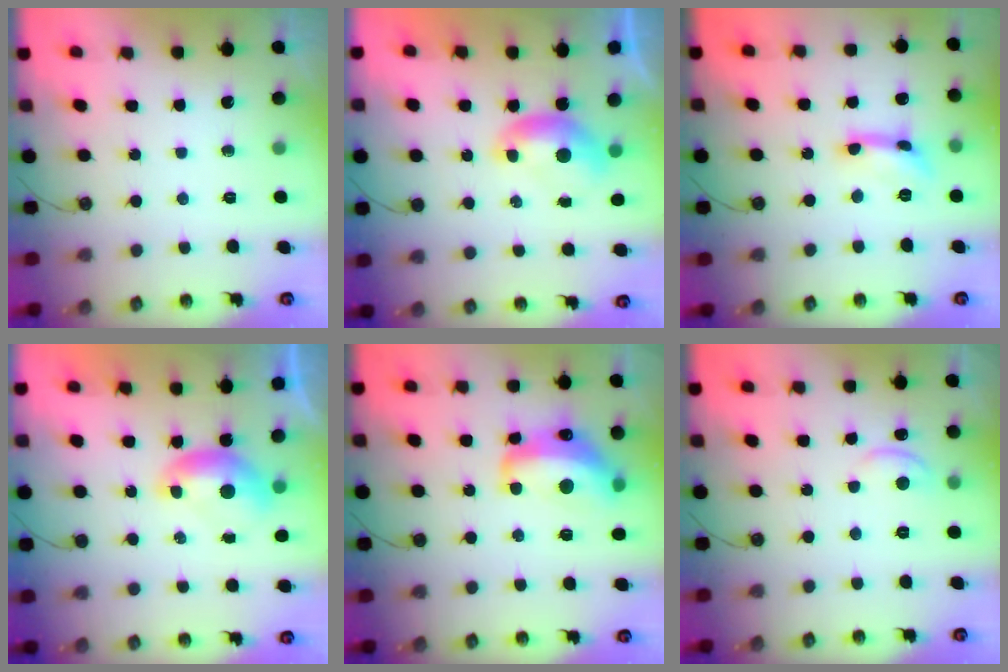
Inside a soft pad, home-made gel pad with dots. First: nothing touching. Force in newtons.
{"total": 0.0}
{"total": 2.7, "press": 2.7, "slide": 0.3}
{"total": 0.0}
{"total": 10.2, "press": 10.2, "slide": 0.9}
{"total": 0.6, "press": 0.2, "slide": 0.6}